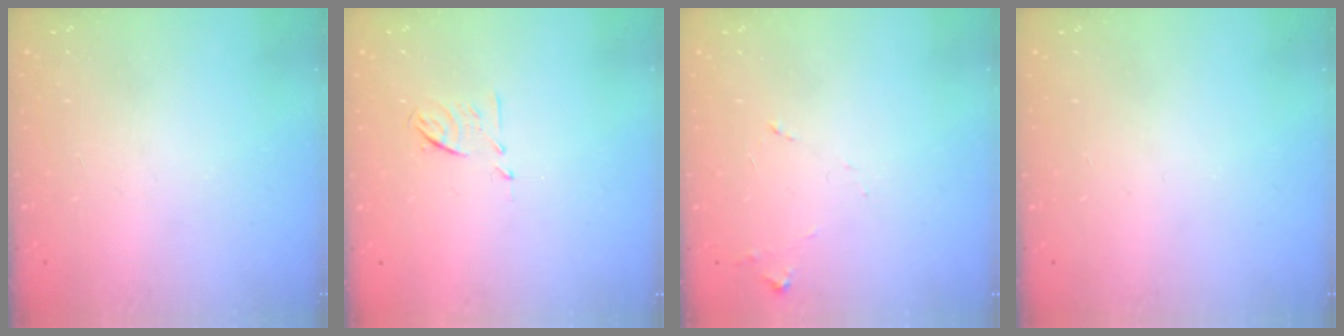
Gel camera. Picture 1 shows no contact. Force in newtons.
{"total": 6.6, "press": 6.5, "slide": 1.1}
{"total": 7.6, "press": 7.6, "slide": 0.6}
{"total": 0.0}